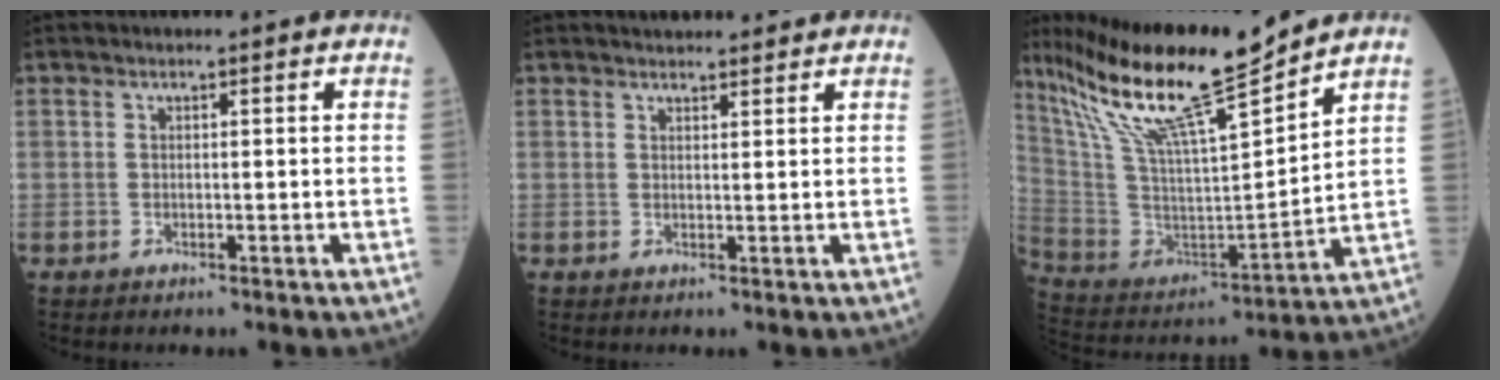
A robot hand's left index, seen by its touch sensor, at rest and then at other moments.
{"total": 5.3, "force": [4.9, 1.1, 1.8], "torque": [-0.021, 0.020, 0.064]}
{"total": 19.0, "force": [15.1, 0.5, 11.5], "torque": [-0.213, -0.007, 0.283]}